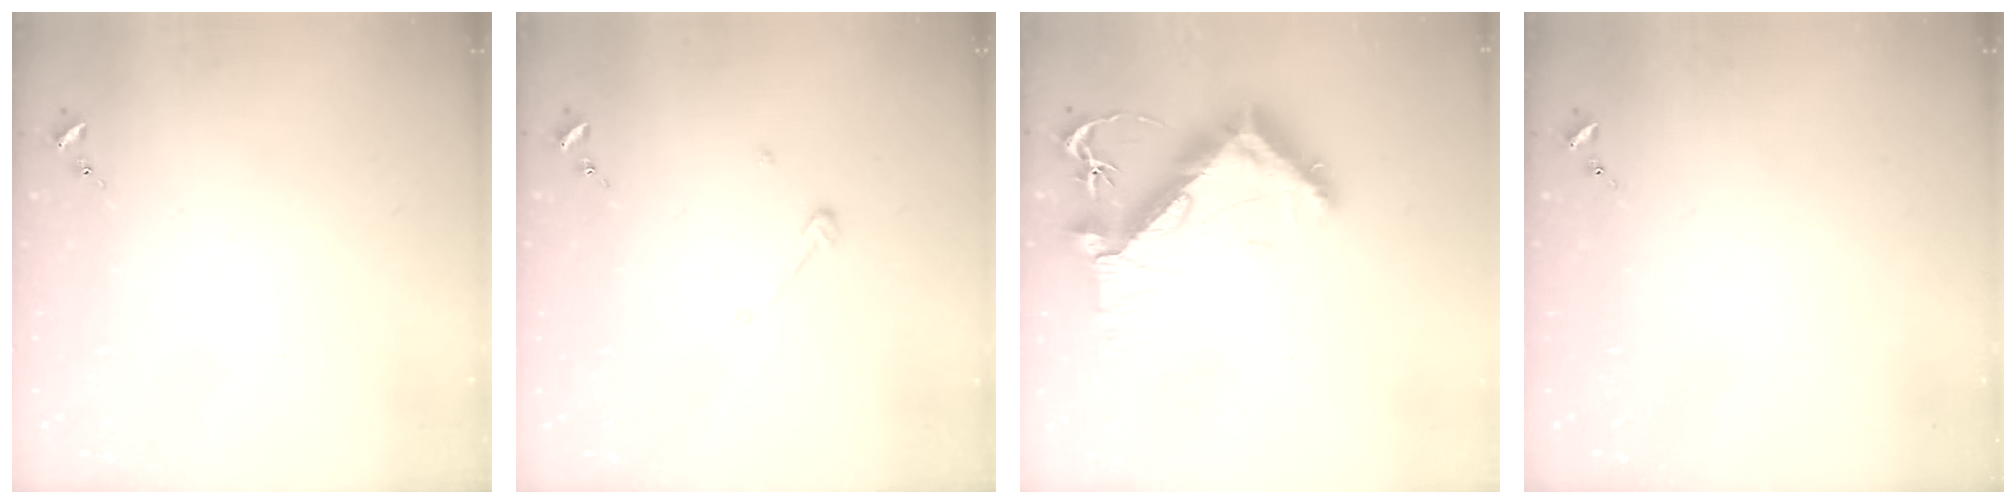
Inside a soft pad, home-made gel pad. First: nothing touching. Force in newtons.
{"total": 3.8, "press": 3.8, "slide": 0.3}
{"total": 12.1, "press": 12.0, "slide": 1.7}
{"total": 0.0}